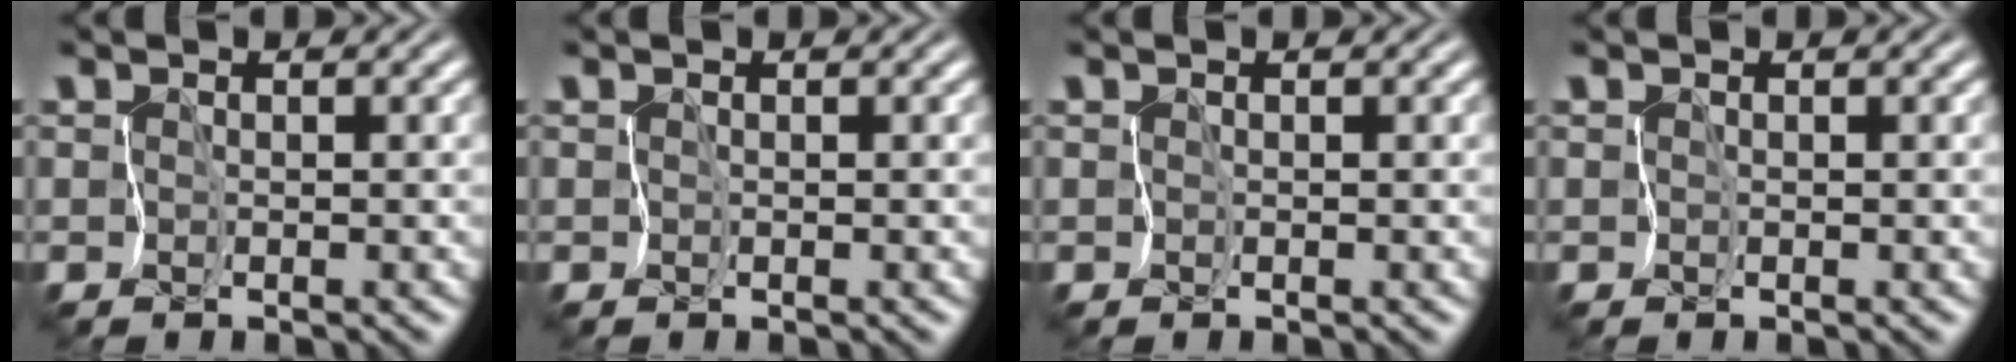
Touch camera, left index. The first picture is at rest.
{"total": 0.0}
{"total": 0.0}
{"total": 0.0}